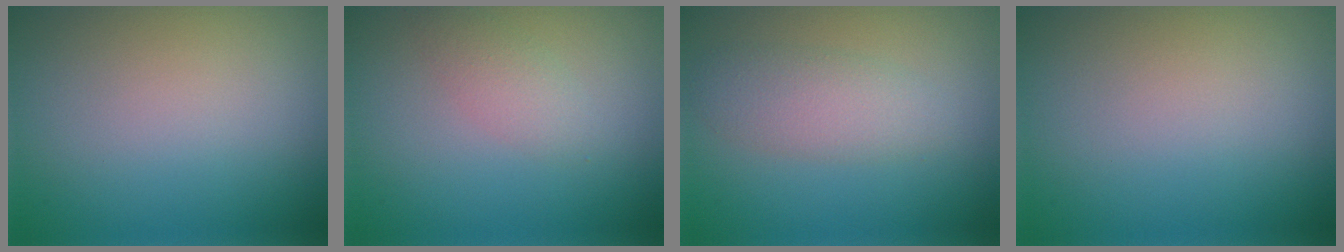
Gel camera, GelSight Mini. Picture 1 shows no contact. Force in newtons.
{"total": 1.8, "press": 1.8, "slide": 0.1}
{"total": 2.9, "press": 2.9, "slide": 0.1}
{"total": 0.0}